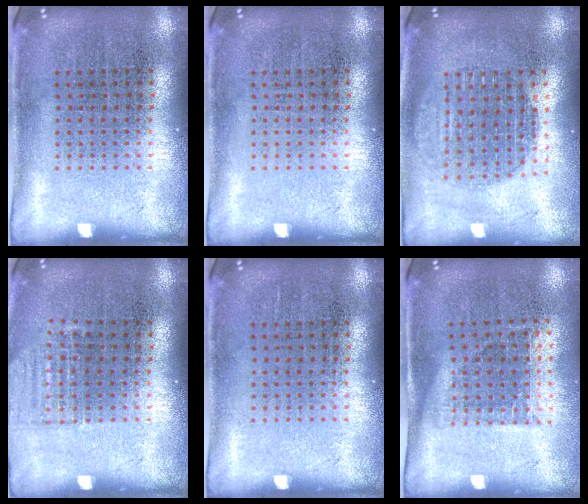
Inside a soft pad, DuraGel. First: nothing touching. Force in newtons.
{"total": 0.0}
{"total": 1.7, "press": 1.5, "slide": 0.9}
{"total": 0.9, "press": 0.9, "slide": 0.1}
{"total": 0.0}
{"total": 1.1, "press": 0.9, "slide": 0.7}